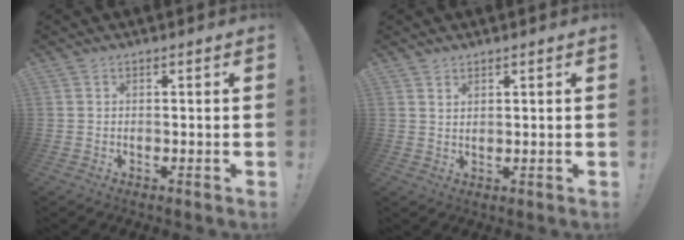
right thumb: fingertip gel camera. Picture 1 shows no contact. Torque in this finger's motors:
{"motor_torque": [-0.23, -0.08, 0.08, 0.06, 0.06]}